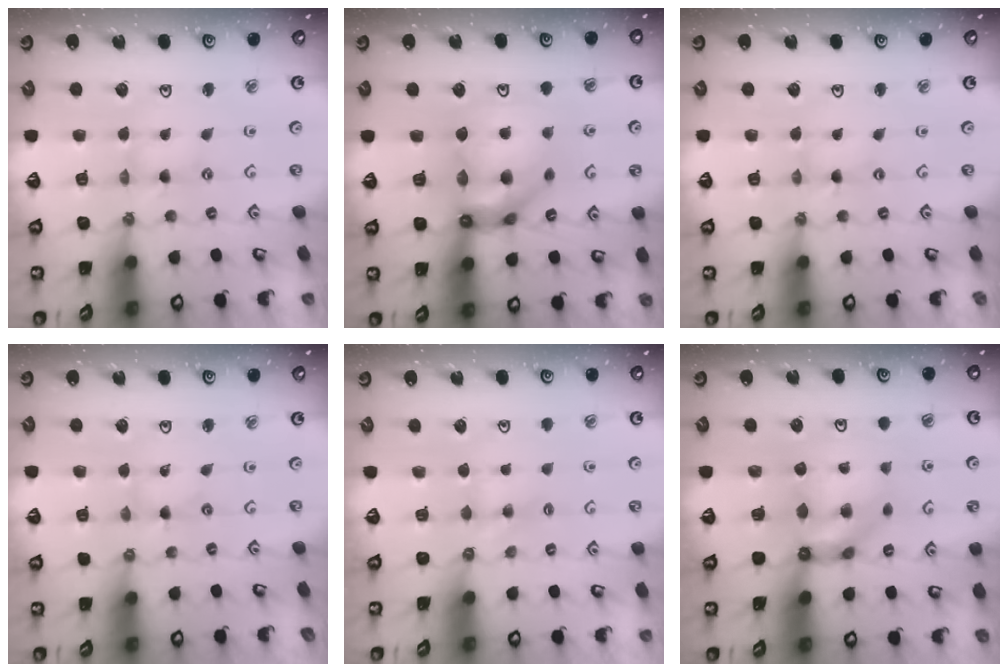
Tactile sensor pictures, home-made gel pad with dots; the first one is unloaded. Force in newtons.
{"total": 12.8, "press": 12.6, "slide": 2.2}
{"total": 0.0}
{"total": 0.0}
{"total": 3.7, "press": 3.7, "slide": 0.3}
{"total": 7.4, "press": 7.4, "slide": 0.3}